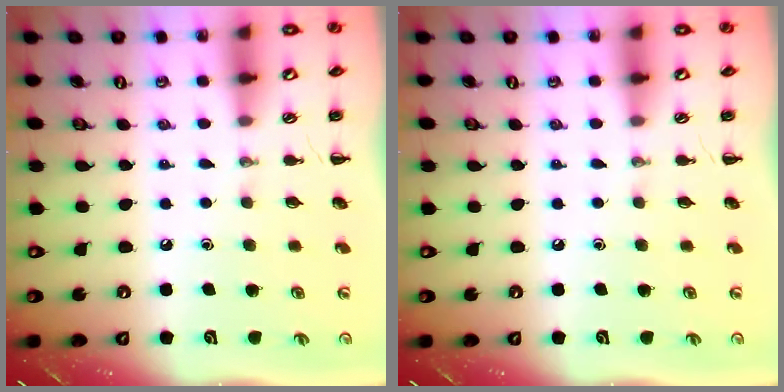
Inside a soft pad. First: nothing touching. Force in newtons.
{"total": 0.0}